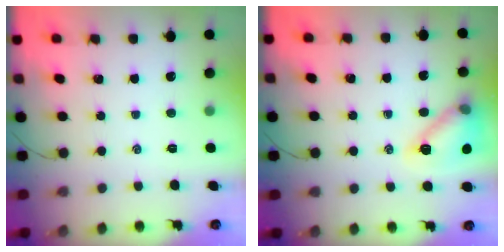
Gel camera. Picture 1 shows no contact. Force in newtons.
{"total": 14.2, "press": 14.2, "slide": 0.9}